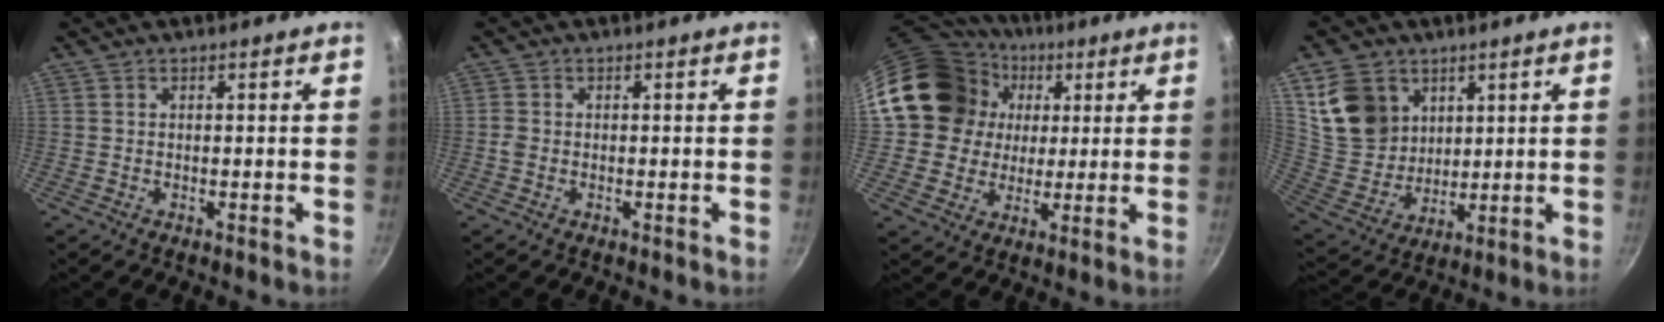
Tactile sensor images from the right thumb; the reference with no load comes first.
{"total": 1.4, "force": [-0.4, 1.1, 0.7], "torque": [-0.013, 0.004, -0.010]}
{"total": 18.6, "force": [3.4, 16.6, 7.8], "torque": [-0.130, 0.023, 0.059]}
{"total": 13.7, "force": [5.9, 10.7, 6.0], "torque": [-0.080, -0.022, 0.135]}